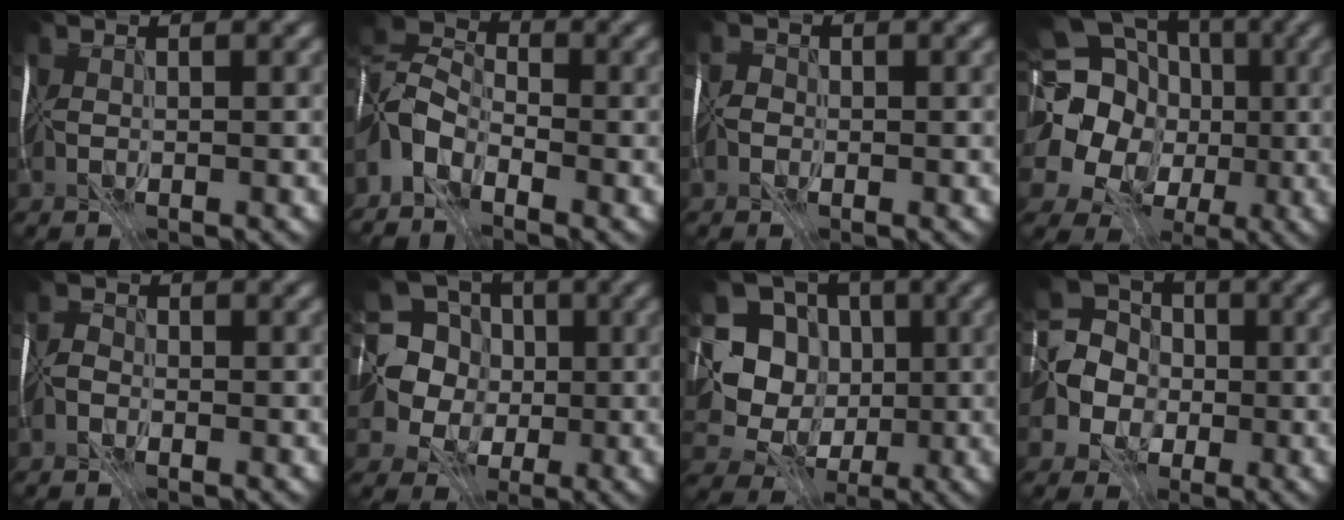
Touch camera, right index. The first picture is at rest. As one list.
[{"total": 4.0, "force": [-3.1, 1.9, 1.7], "torque": [-0.035, 0.010, -0.075]}, {"total": 0.7, "force": [-0.5, 0.2, -0.5], "torque": [0.014, 0.005, -0.012]}, {"total": 17.0, "force": [3.0, 14.9, 7.7], "torque": [-0.174, 0.035, 0.030]}, {"total": 0.9, "force": [-0.7, -0.1, -0.5], "torque": [0.009, 0.008, -0.017]}, {"total": 9.3, "force": [1.0, 8.8, 2.8], "torque": [-0.093, 0.031, -0.012]}, {"total": 7.0, "force": [0.7, 6.7, 2.0], "torque": [-0.035, -0.003, -0.001]}, {"total": 5.6, "force": [-0.6, 5.3, 1.8], "torque": [-0.034, 0.003, -0.037]}]